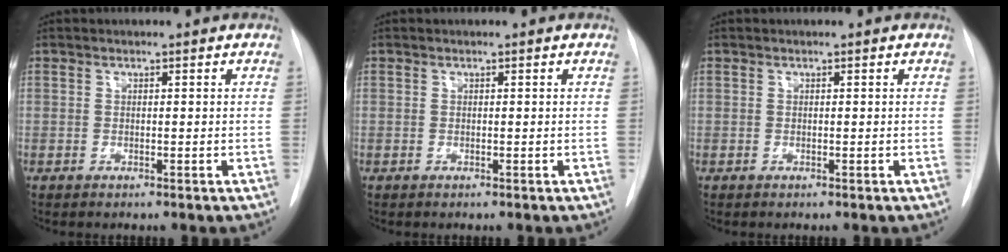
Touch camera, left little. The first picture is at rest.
{"total": 0.0}
{"total": 0.0}